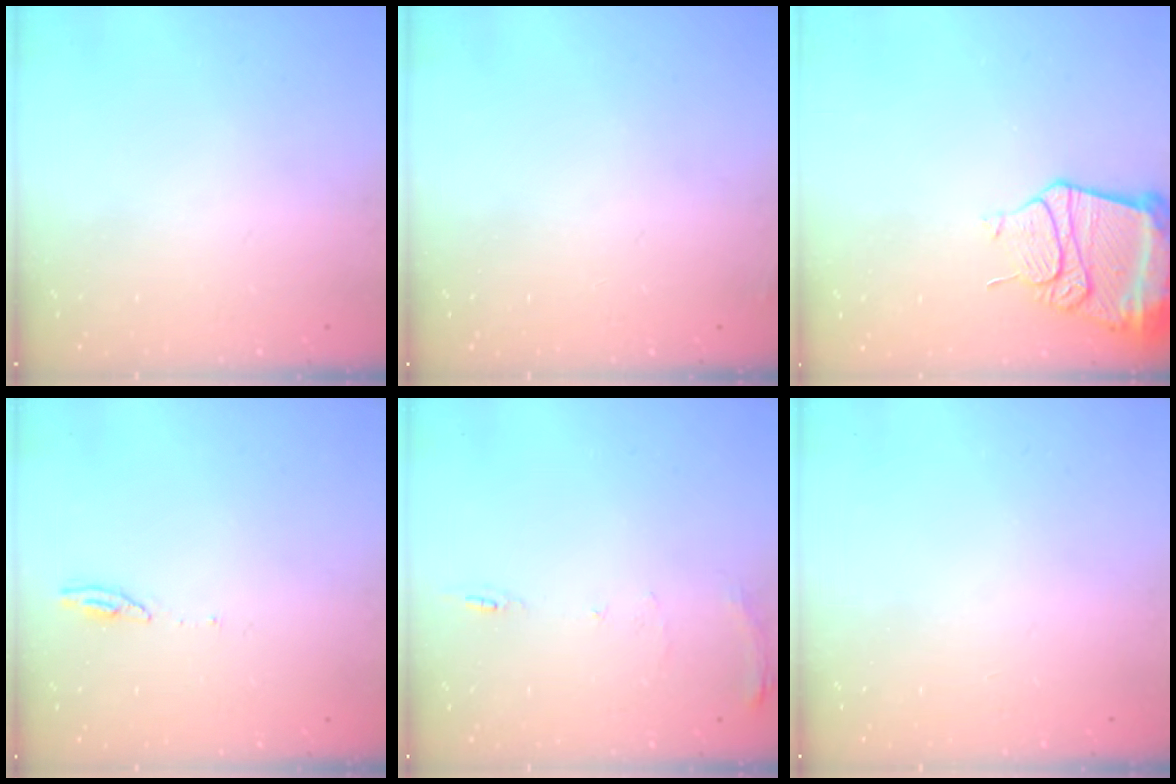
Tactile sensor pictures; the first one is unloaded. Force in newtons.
{"total": 2.3, "press": 2.2, "slide": 0.8}
{"total": 14.5, "press": 14.4, "slide": 1.7}
{"total": 3.5, "press": 3.5, "slide": 0.3}
{"total": 7.4, "press": 7.4, "slide": 0.8}
{"total": 0.0}